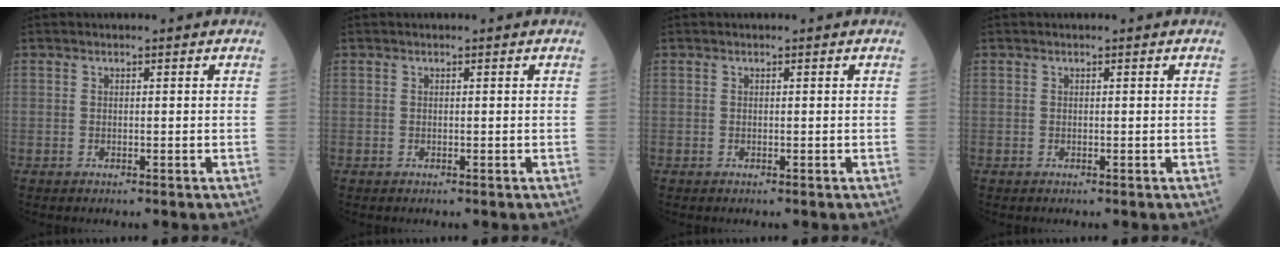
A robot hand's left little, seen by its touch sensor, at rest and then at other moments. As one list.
[{"total": 0.0}, {"total": 0.0}, {"total": 0.0}]